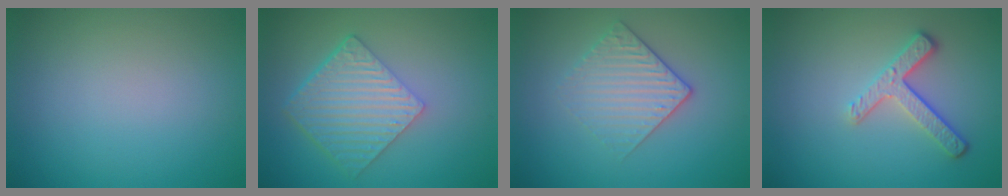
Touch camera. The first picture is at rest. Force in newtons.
{"total": 6.2, "press": 4.3, "slide": 4.4}
{"total": 3.0, "press": 2.7, "slide": 1.2}
{"total": 3.4, "press": 2.7, "slide": 2.2}